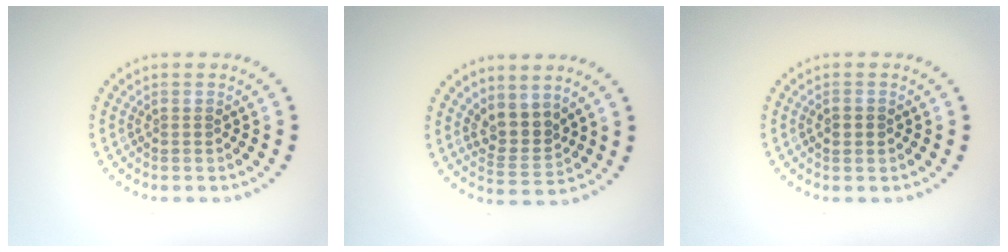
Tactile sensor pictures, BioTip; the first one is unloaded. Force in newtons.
{"total": 3.0, "press": 2.3, "slide": 1.8}
{"total": 1.8, "press": 1.8, "slide": 0.1}